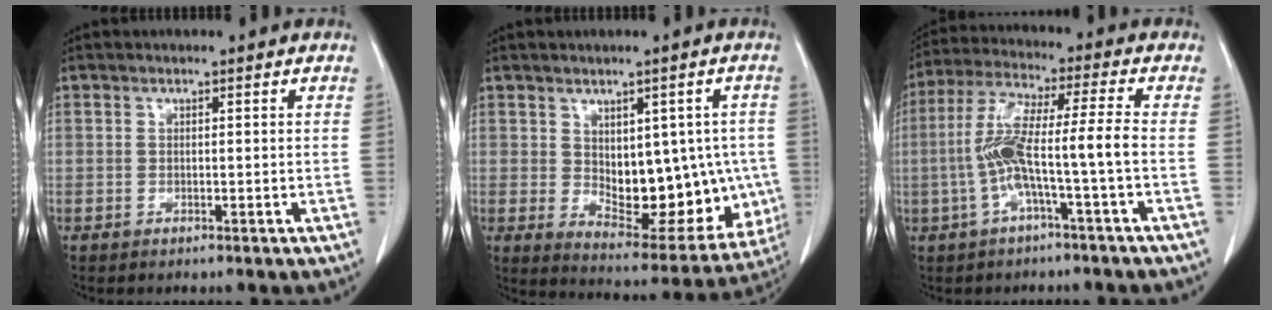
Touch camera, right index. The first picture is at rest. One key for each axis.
{"total": 15.2, "fx": -0.2, "fy": 7.9, "fz": 13.0, "tx": -0.164, "ty": 0.001, "tz": 0.028}
{"total": 9.6, "fx": -2.1, "fy": -0.3, "fz": 9.3, "tx": -0.195, "ty": 0.025, "tz": -0.041}